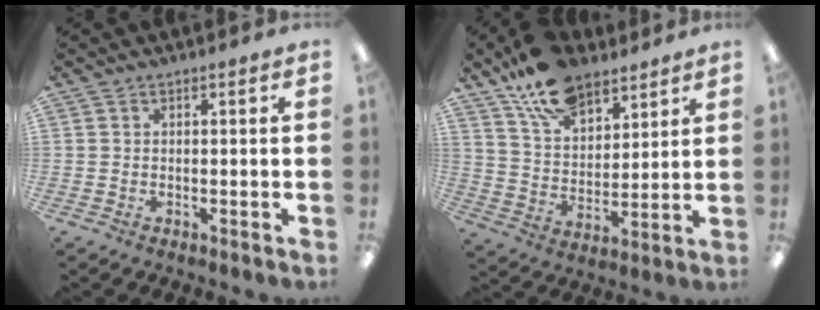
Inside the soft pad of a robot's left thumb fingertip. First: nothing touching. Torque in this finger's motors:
{"motor_torque": [0.48, -0.15, 1.45, -1.31, 0.07]}